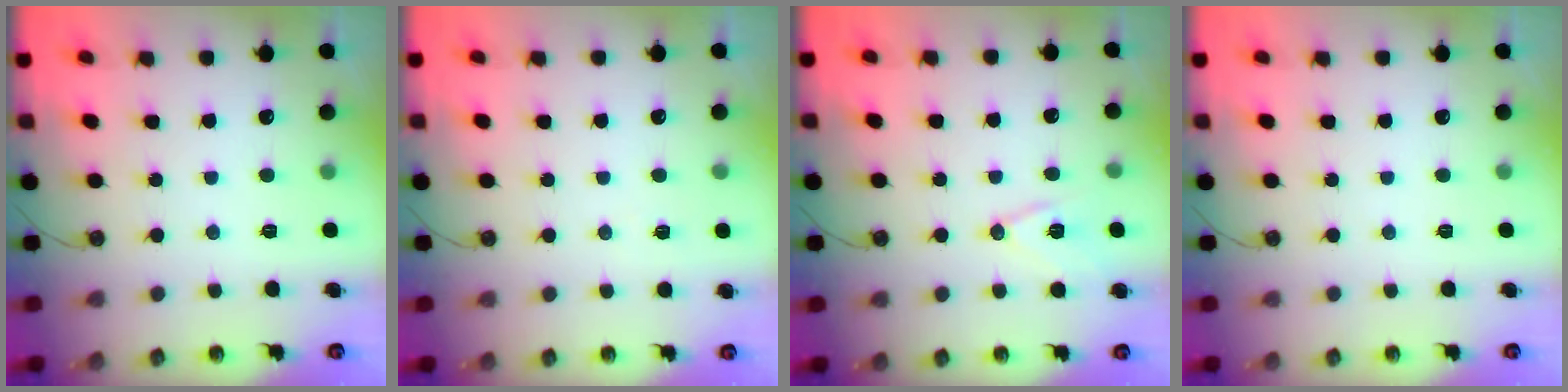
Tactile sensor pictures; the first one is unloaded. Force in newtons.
{"total": 5.4, "press": 3.7, "slide": 3.9}
{"total": 9.2, "press": 8.5, "slide": 3.6}
{"total": 0.0}